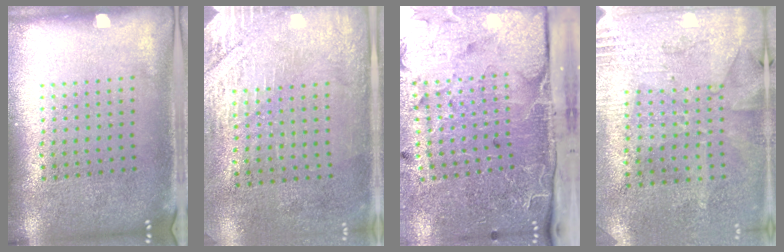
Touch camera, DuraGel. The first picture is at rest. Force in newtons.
{"total": 2.9, "press": 2.5, "slide": 1.5}
{"total": 4.9, "press": 4.0, "slide": 3.0}
{"total": 2.8, "press": 2.2, "slide": 1.7}